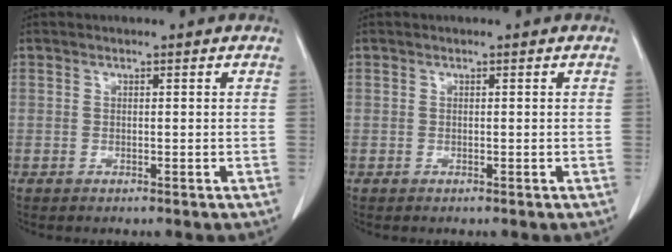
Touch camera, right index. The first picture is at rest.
{"total": 0.0}